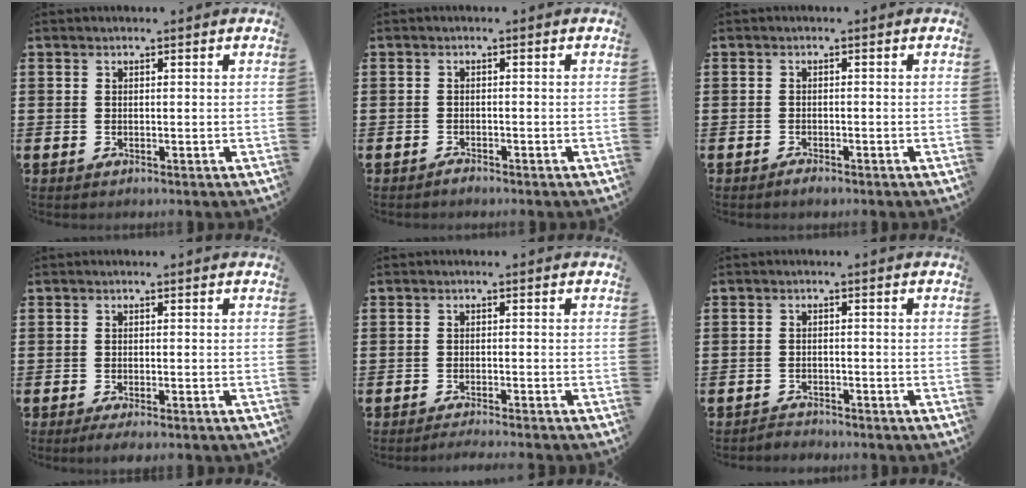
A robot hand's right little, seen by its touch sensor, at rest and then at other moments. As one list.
[{"total": 0.8, "force": [-0.8, 0.2, 0.2], "torque": [0.003, -0.006, -0.018]}, {"total": 0.8, "force": [-0.7, 0.2, 0.3], "torque": [0.001, -0.006, -0.017]}, {"total": 1.1, "force": [-0.7, 0.1, 0.8], "torque": [-0.014, -0.001, -0.014]}, {"total": 1.3, "force": [-1.2, -0.2, 0.3], "torque": [-0.004, 0.000, -0.024]}, {"total": 1.6, "force": [-1.6, 0.1, -0.2], "torque": [-0.001, 0.005, -0.036]}]